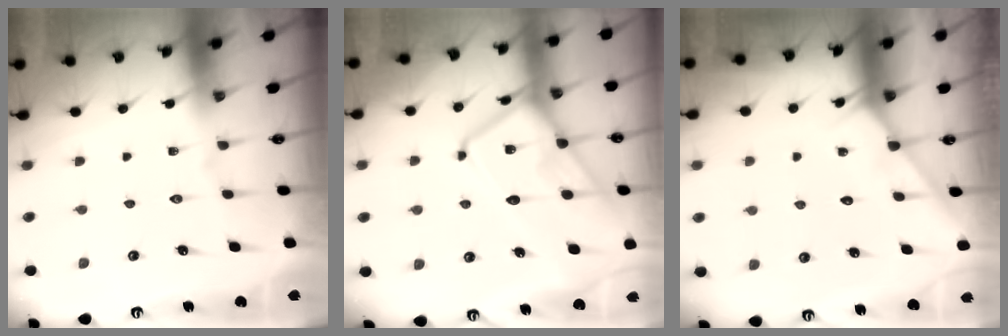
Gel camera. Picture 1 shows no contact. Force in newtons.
{"total": 14.8, "press": 14.7, "slide": 1.4}
{"total": 3.3, "press": 3.2, "slide": 0.4}